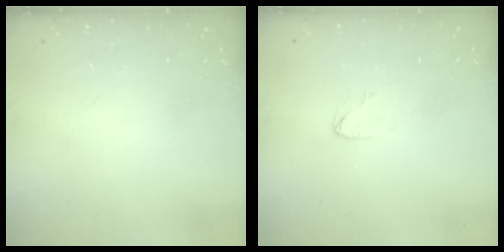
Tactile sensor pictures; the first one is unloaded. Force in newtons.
{"total": 3.0, "press": 3.0, "slide": 0.2}